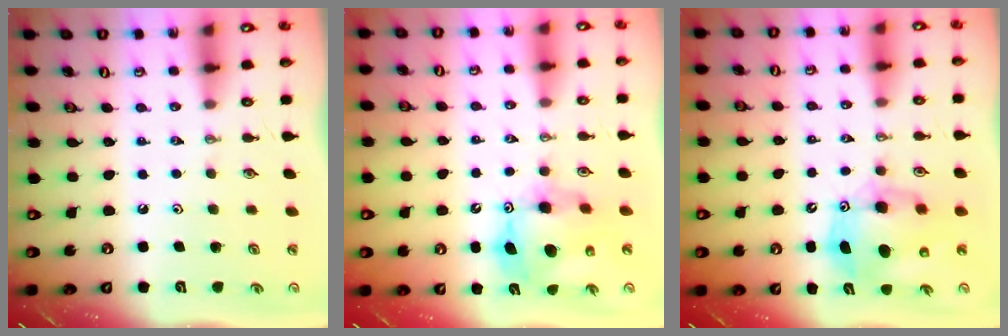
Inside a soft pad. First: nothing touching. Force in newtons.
{"total": 12.1, "press": 12.1, "slide": 1.2}
{"total": 9.4, "press": 9.1, "slide": 2.4}